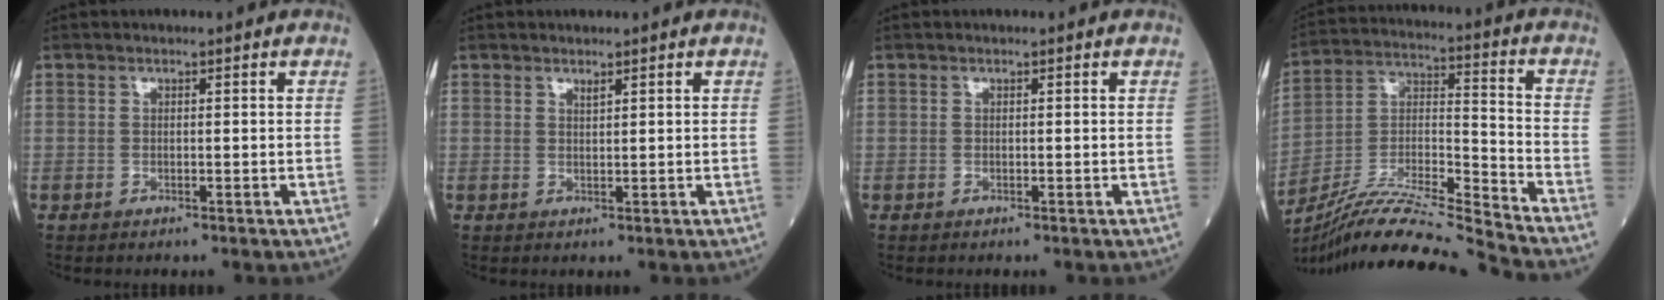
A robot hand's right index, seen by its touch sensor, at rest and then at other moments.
{"total": 0.7, "force": [0.6, 0.1, 0.4], "torque": [-0.009, -0.005, 0.011]}
{"total": 0.0}
{"total": 17.1, "force": [-16.0, -2.4, 5.5], "torque": [-0.107, 0.013, -0.289]}